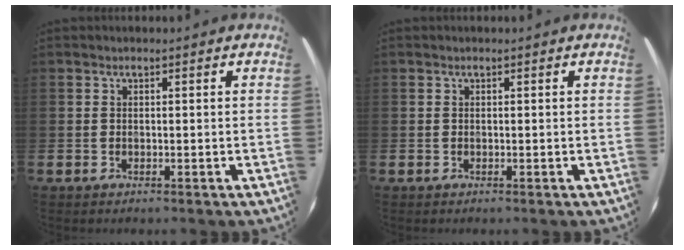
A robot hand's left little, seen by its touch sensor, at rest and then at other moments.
{"total": 0.0}